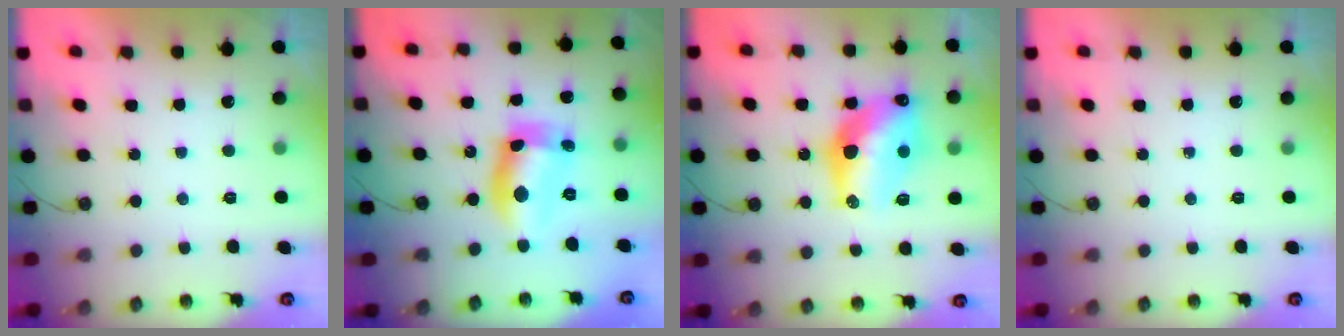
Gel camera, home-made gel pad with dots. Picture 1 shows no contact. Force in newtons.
{"total": 12.2, "press": 12.1, "slide": 1.3}
{"total": 16.5, "press": 16.4, "slide": 1.3}
{"total": 0.0}